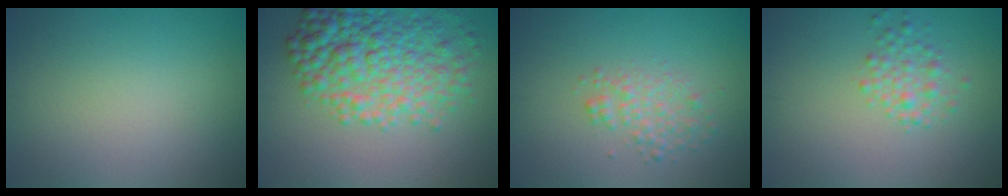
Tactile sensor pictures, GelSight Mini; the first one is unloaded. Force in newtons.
{"total": 7.1, "press": 7.1, "slide": 0.3}
{"total": 2.0, "press": 2.0, "slide": 0.1}
{"total": 2.1, "press": 2.1, "slide": 0.1}